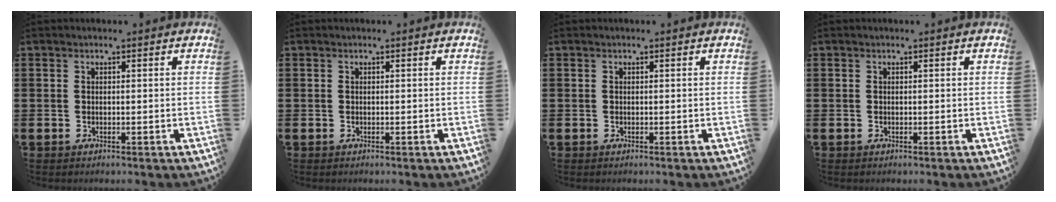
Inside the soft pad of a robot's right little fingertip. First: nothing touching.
{"total": 0.0}
{"total": 0.0}
{"total": 0.0}